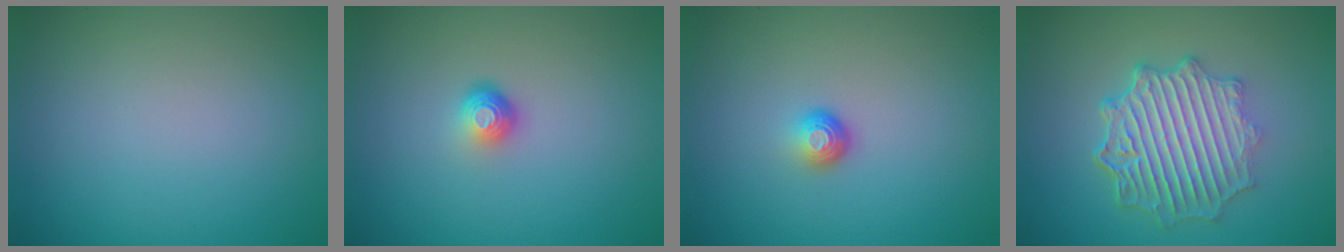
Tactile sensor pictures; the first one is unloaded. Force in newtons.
{"total": 1.9, "press": 1.3, "slide": 1.4}
{"total": 1.6, "press": 1.0, "slide": 1.2}
{"total": 6.6, "press": 5.1, "slide": 4.2}